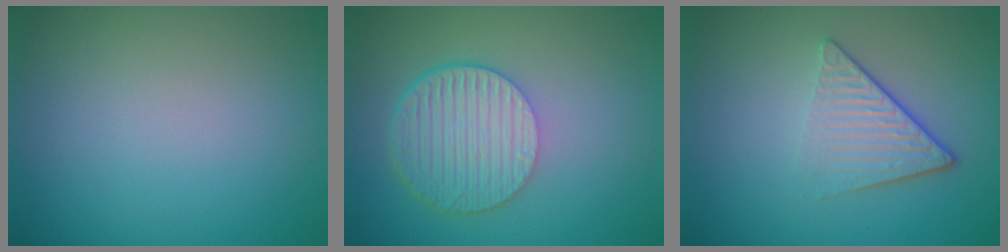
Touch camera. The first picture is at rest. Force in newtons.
{"total": 6.5, "press": 4.5, "slide": 4.7}
{"total": 4.5, "press": 2.8, "slide": 3.5}